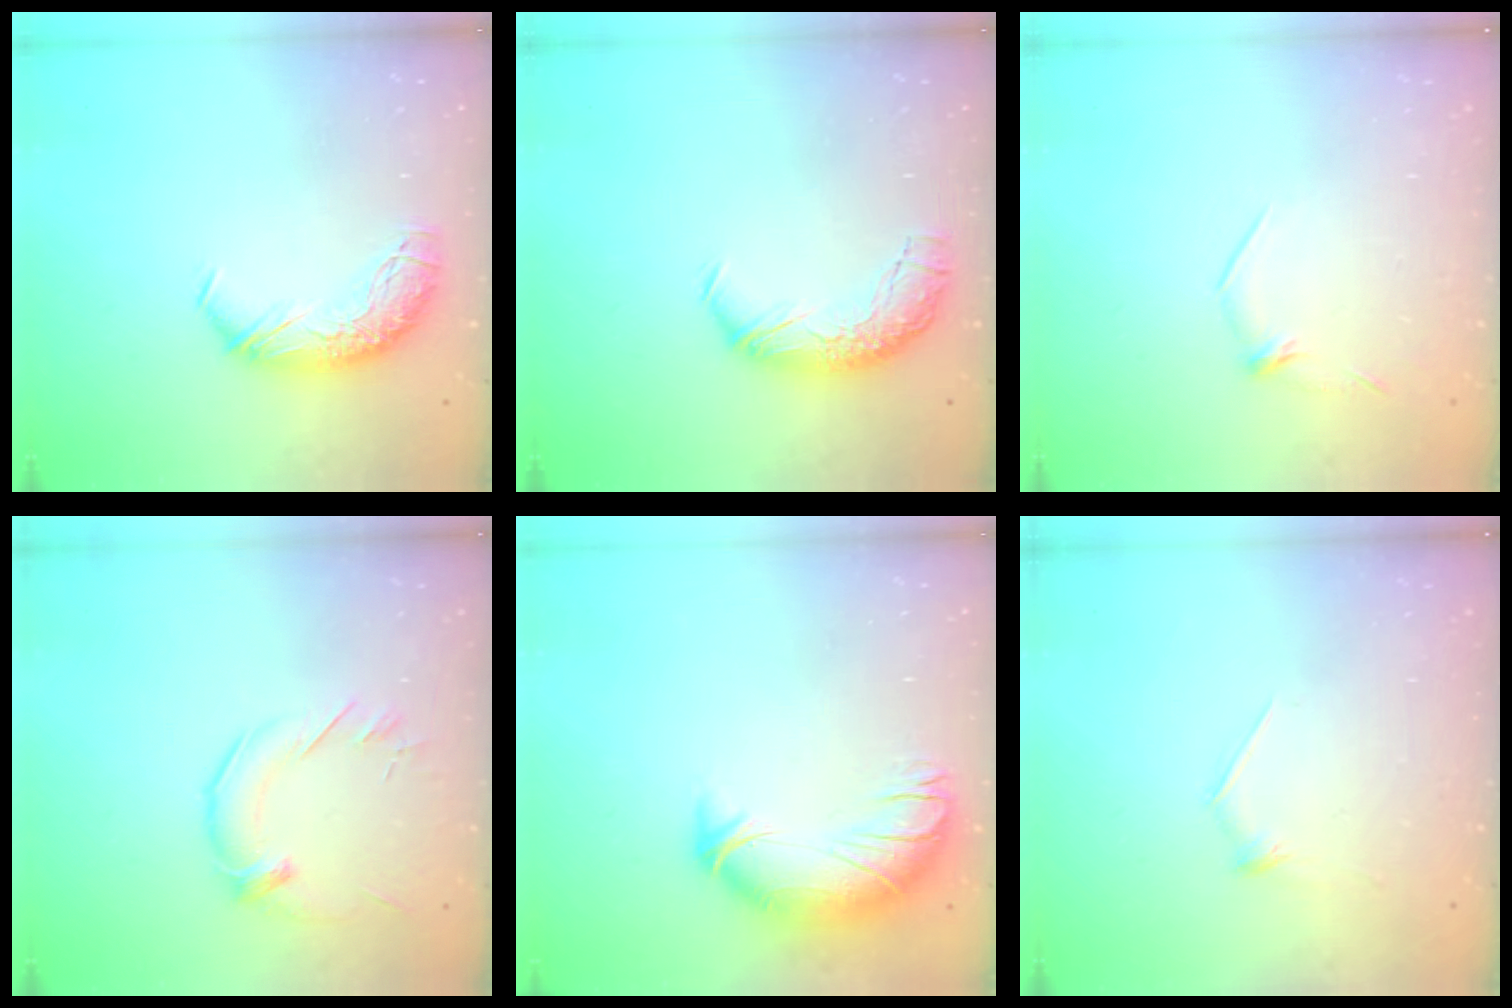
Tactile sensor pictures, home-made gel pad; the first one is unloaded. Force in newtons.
{"total": 1.5, "press": 0.9, "slide": 1.2}
{"total": 7.0, "press": 6.9, "slide": 0.9}
{"total": 1.2, "press": 0.3, "slide": 1.1}
{"total": 3.2, "press": 0.5, "slide": 3.2}
{"total": 7.1, "press": 7.0, "slide": 0.8}